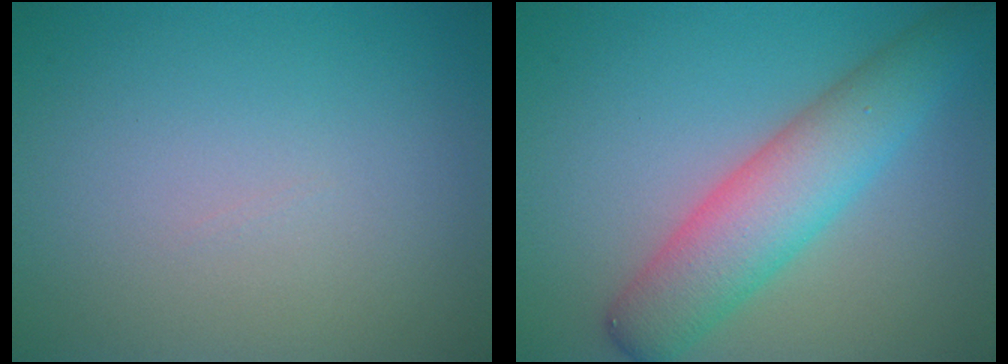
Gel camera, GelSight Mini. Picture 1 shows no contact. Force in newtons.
{"total": 6.3, "press": 6.3, "slide": 0.2}